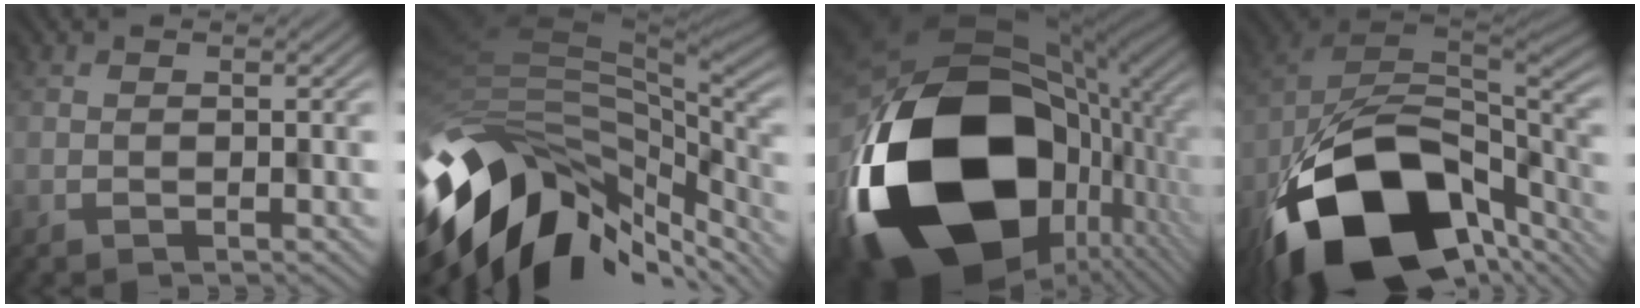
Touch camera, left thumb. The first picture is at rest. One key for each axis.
{"total": 14.8, "fx": -7.5, "fy": 9.0, "fz": 9.0, "tx": -0.200, "ty": -0.026, "tz": -0.126}
{"total": 22.3, "fx": -5.2, "fy": 14.9, "fz": 15.7, "tx": -0.359, "ty": -0.087, "tz": -0.047}
{"total": 18.2, "fx": -9.3, "fy": 11.2, "fz": 10.9, "tx": -0.228, "ty": -0.049, "tz": -0.132}